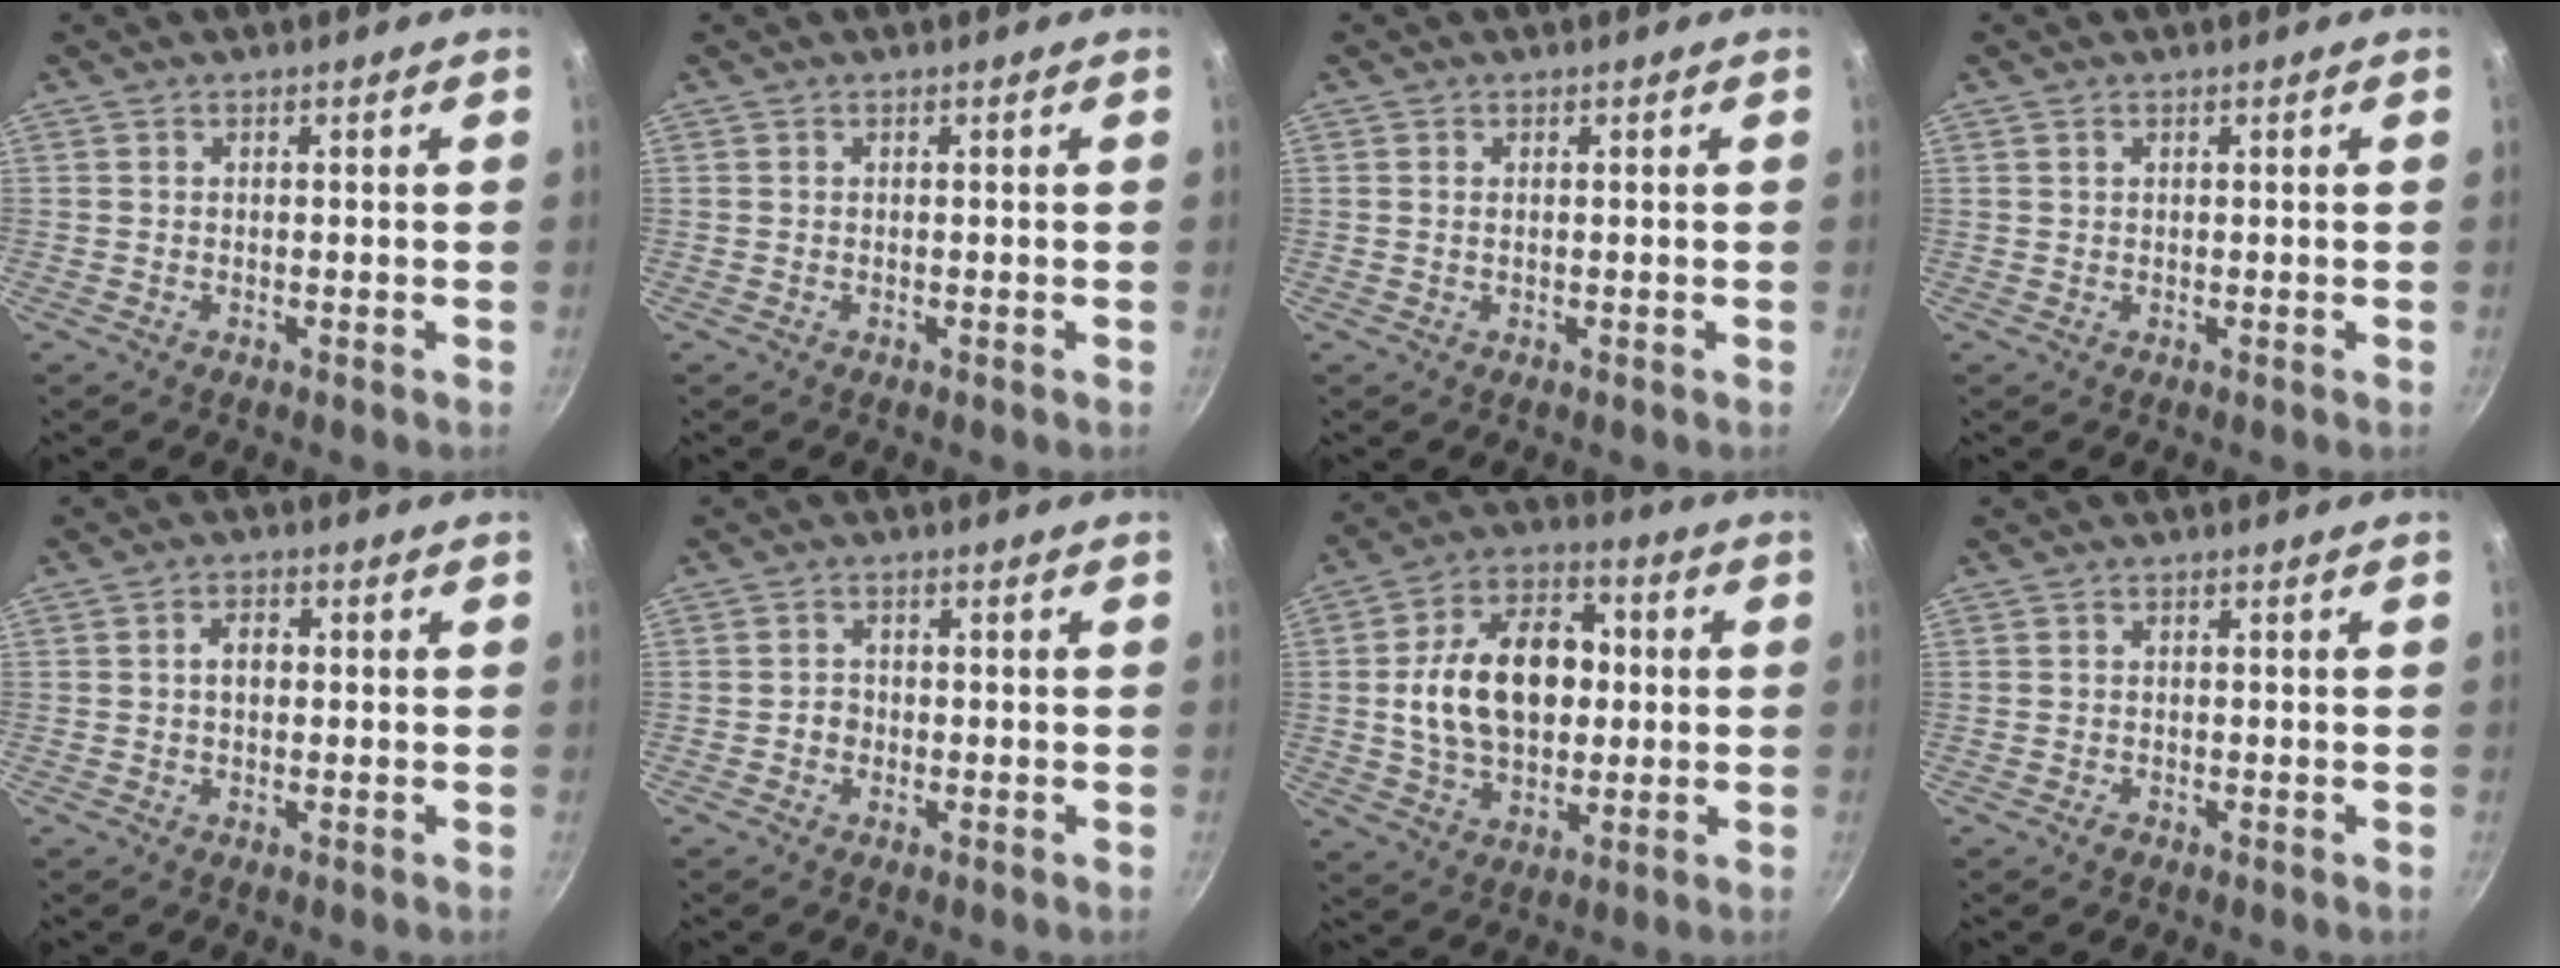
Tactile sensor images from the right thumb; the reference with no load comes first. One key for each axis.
{"total": 0.0}
{"total": 0.6, "fx": 0.1, "fy": 0.3, "fz": 0.5, "tx": -0.010, "ty": 0.000, "tz": 0.001}
{"total": 0.6, "fx": 0.4, "fy": 0.4, "fz": 0.3, "tx": -0.005, "ty": 0.001, "tz": 0.008}
{"total": 3.0, "fx": 0.1, "fy": 2.0, "fz": 2.2, "tx": -0.026, "ty": 0.012, "tz": -0.001}
{"total": 1.8, "fx": -0.7, "fy": 1.6, "fz": 0.7, "tx": -0.002, "ty": 0.008, "tz": -0.013}
{"total": 18.4, "fx": 1.2, "fy": 12.4, "fz": 13.5, "tx": -0.192, "ty": 0.022, "tz": 0.016}
{"total": 0.9, "fx": -0.6, "fy": 0.6, "fz": 0.4, "tx": -0.007, "ty": 0.002, "tz": -0.010}